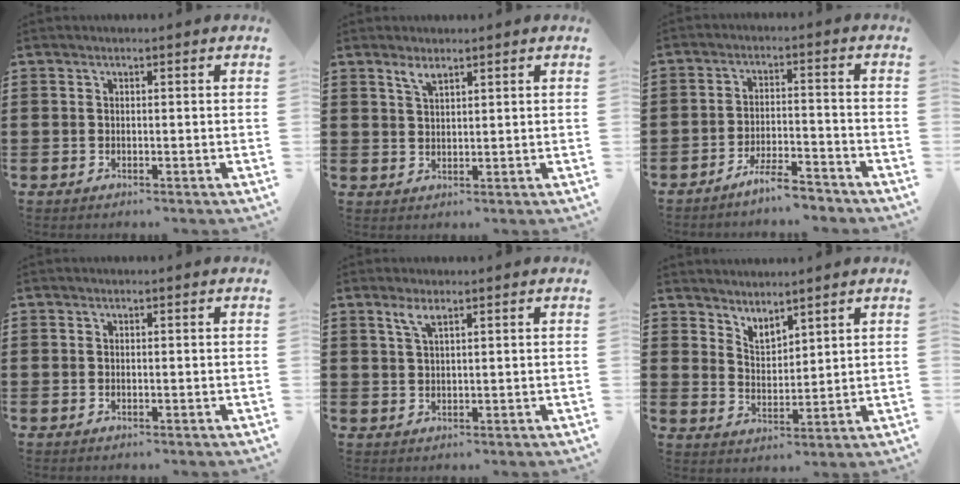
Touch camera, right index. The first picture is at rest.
{"total": 2.1, "force": [1.7, 0.2, 1.2], "torque": [-0.026, 0.000, 0.031]}
{"total": 5.4, "force": [-4.7, 0.4, 2.4], "torque": [-0.047, -0.002, -0.089]}
{"total": 0.0}
{"total": 2.3, "force": [1.4, 0.1, 1.8], "torque": [-0.037, 0.003, 0.024]}
{"total": 3.3, "force": [3.3, 0.2, -0.2], "torque": [-0.007, -0.011, 0.063]}